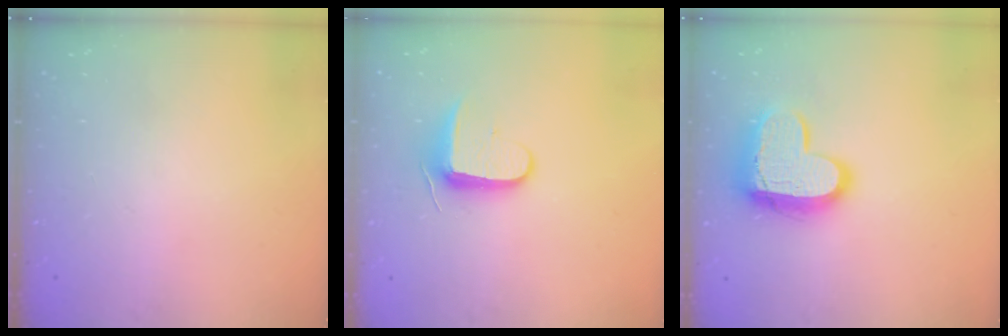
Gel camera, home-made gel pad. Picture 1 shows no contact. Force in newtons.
{"total": 8.9, "press": 8.9, "slide": 0.9}
{"total": 14.9, "press": 14.9, "slide": 1.4}